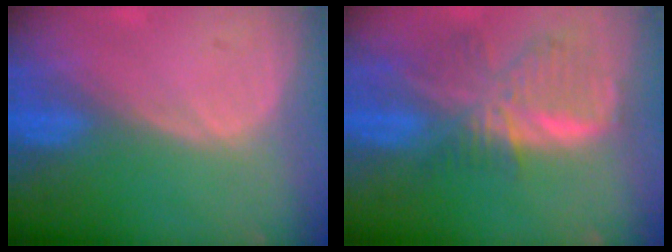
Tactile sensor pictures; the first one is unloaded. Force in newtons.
{"total": 8.8, "press": 7.7, "slide": 4.4}